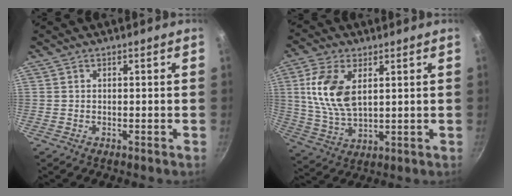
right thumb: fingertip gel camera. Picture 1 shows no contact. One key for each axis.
{"total": 11.9, "fx": 3.2, "fy": 6.5, "fz": 9.4, "tx": -0.186, "ty": -0.013, "tz": 0.069}